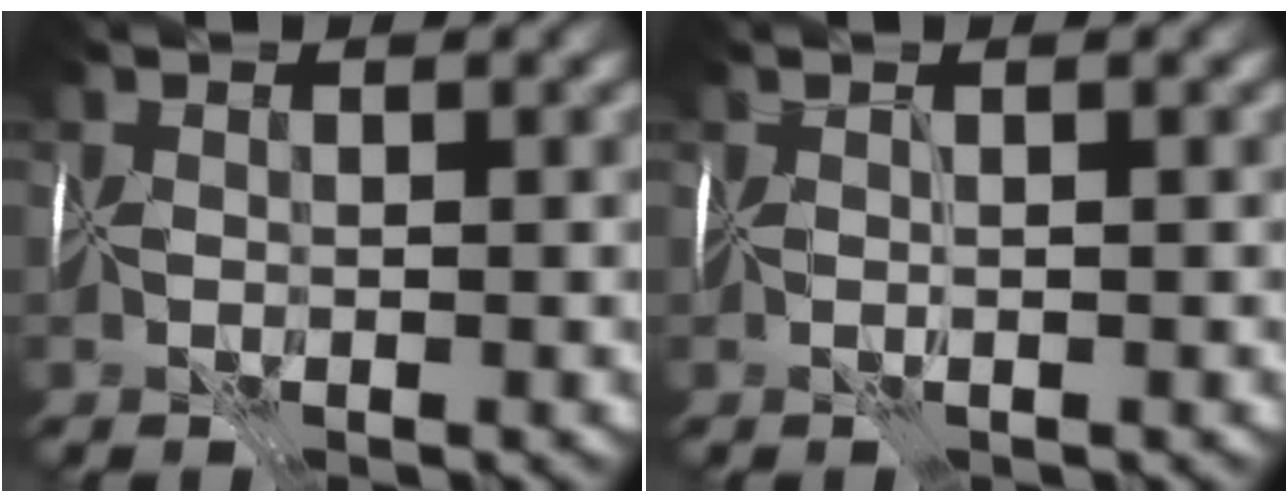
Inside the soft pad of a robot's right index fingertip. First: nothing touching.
{"total": 1.0, "force": [0.4, -0.5, 0.7], "torque": [-0.009, 0.001, 0.003]}